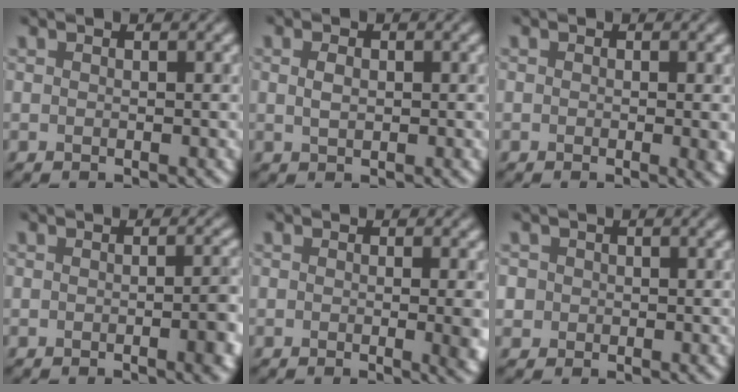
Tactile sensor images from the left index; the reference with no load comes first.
{"total": 1.3, "force": [0.2, 0.9, 1.0], "torque": [-0.023, 0.001, 0.004]}
{"total": 1.6, "force": [-0.2, 0.5, 1.5], "torque": [-0.018, -0.005, -0.004]}
{"total": 3.2, "force": [-1.2, 0.9, 2.9], "torque": [-0.035, 0.000, -0.016]}
{"total": 4.6, "force": [-0.5, 2.0, 4.1], "torque": [-0.027, -0.002, -0.006]}
{"total": 2.2, "force": [0.4, 2.0, 0.6], "torque": [0.003, 0.011, -0.003]}